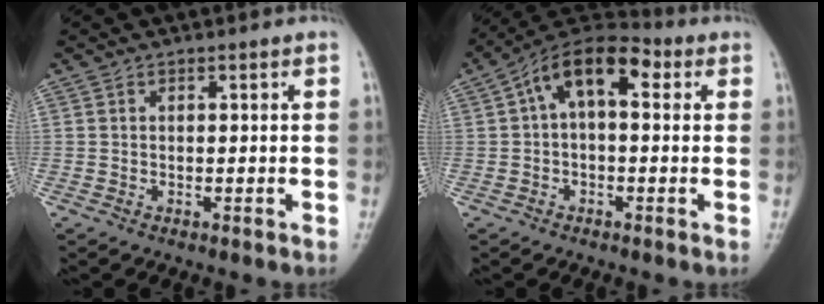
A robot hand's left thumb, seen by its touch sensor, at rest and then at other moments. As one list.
[{"total": 11.4, "force": [2.5, 6.2, 9.2], "torque": [-0.131, 0.038, 0.028]}]